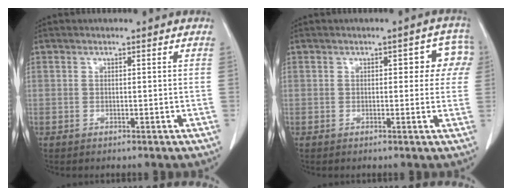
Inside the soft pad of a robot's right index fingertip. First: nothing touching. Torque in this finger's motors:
{"motor_torque": [0.07, 0.07, 0.09, 0.00]}